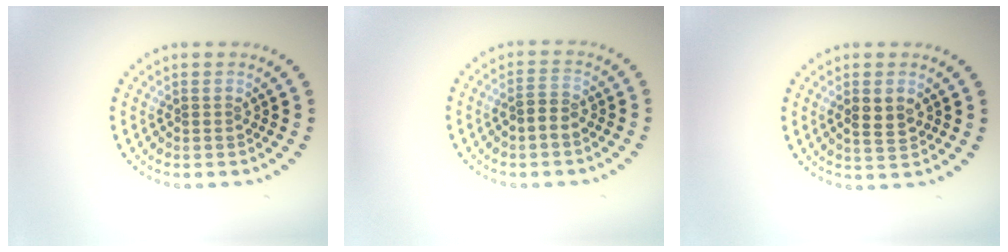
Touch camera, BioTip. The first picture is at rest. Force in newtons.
{"total": 1.9, "press": 1.8, "slide": 0.5}
{"total": 2.3, "press": 2.3, "slide": 0.4}